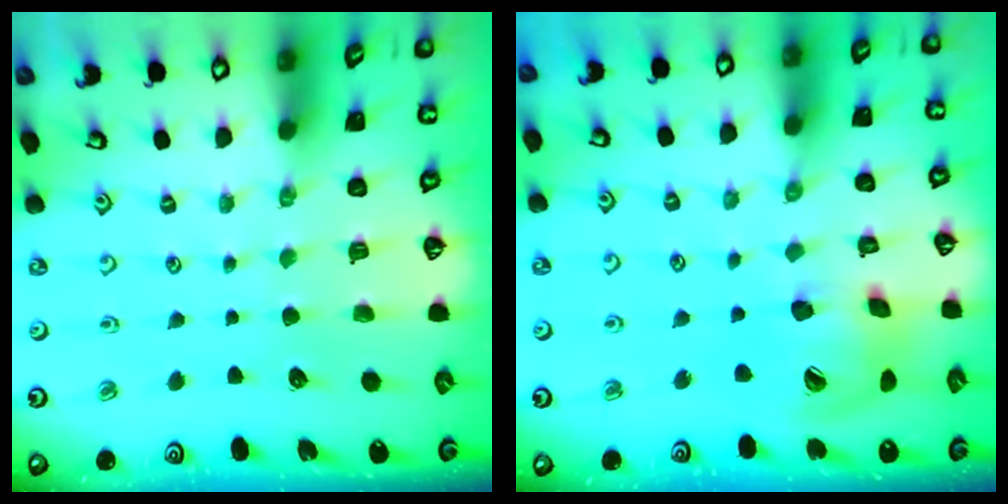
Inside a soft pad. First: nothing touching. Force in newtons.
{"total": 15.6, "press": 15.4, "slide": 2.5}